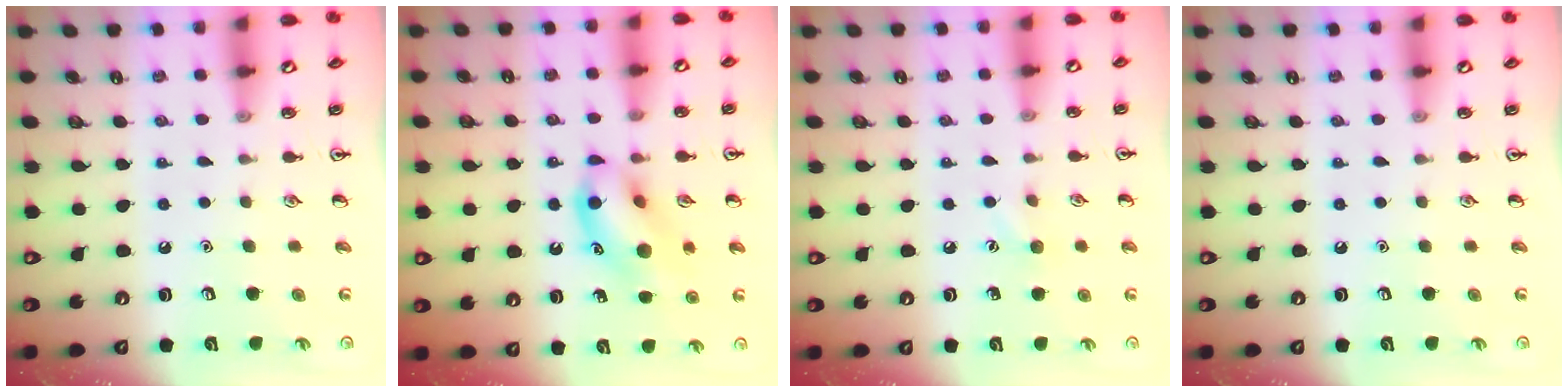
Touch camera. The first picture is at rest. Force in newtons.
{"total": 13.2, "press": 13.0, "slide": 2.2}
{"total": 5.0, "press": 4.8, "slide": 1.4}
{"total": 0.0}